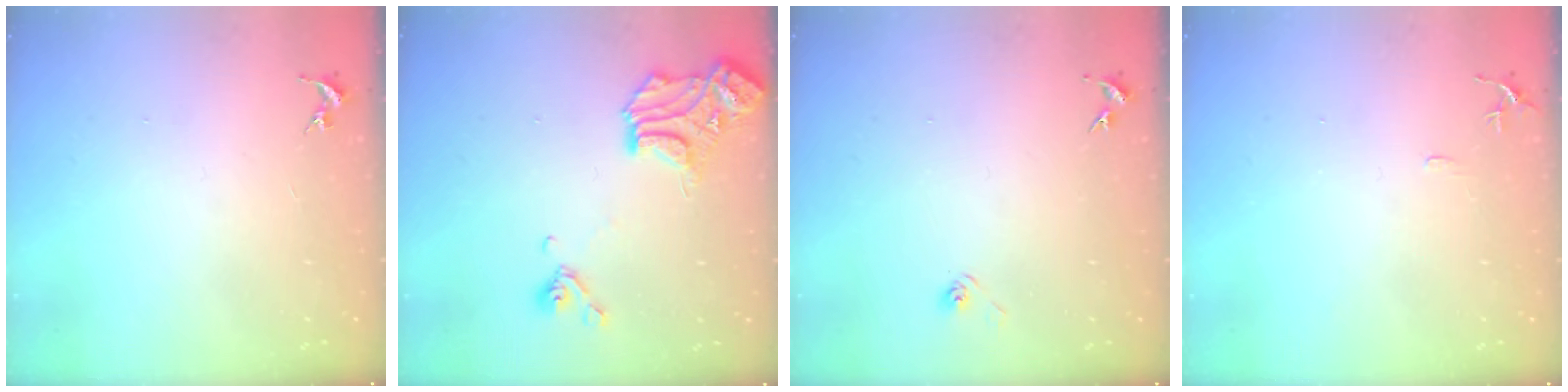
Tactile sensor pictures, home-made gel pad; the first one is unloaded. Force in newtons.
{"total": 14.9, "press": 14.8, "slide": 1.2}
{"total": 2.9, "press": 2.5, "slide": 1.5}
{"total": 5.3, "press": 5.2, "slide": 0.6}